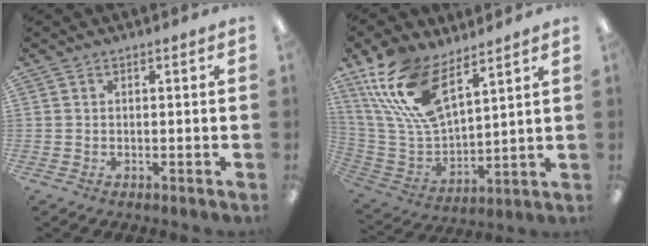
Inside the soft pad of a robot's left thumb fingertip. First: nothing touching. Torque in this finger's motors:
{"motor_torque": [0.26, 0.73, 1.80, -0.97, 0.34]}